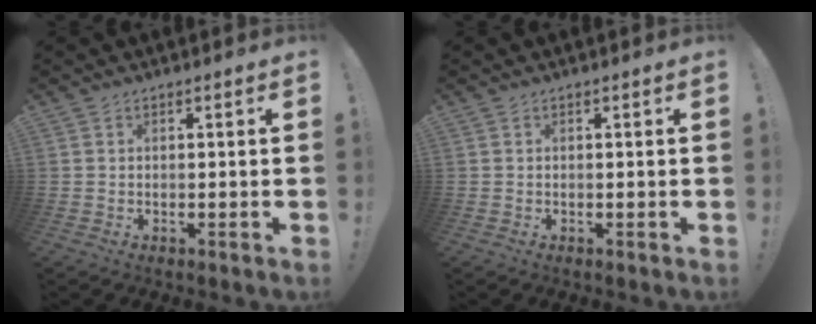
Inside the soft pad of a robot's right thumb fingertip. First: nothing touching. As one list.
[{"total": 0.0}]